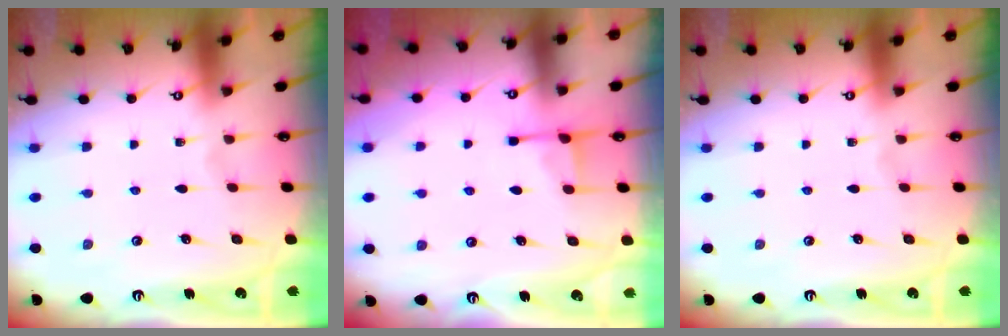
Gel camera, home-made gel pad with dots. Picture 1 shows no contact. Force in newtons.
{"total": 3.6, "press": 3.5, "slide": 0.7}
{"total": 0.0}